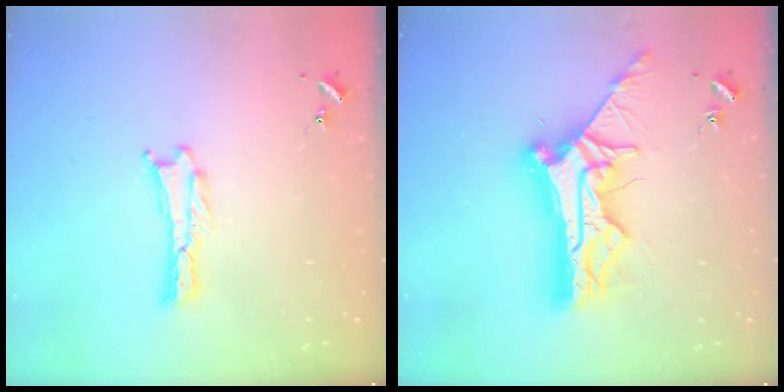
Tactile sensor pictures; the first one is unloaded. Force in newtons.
{"total": 12.0, "press": 12.0, "slide": 1.2}